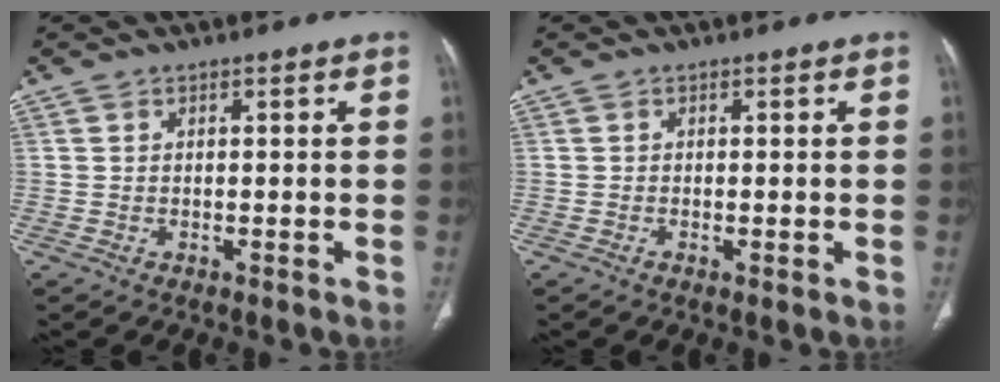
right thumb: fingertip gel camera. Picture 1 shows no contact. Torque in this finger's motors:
{"motor_torque": [0.04, -0.01, 0.21, -0.39, 0.03]}